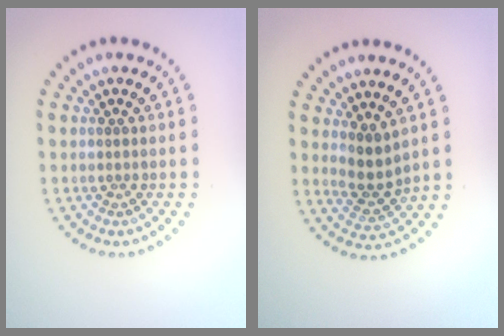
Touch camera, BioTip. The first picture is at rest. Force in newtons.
{"total": 2.7, "press": 2.2, "slide": 1.6}